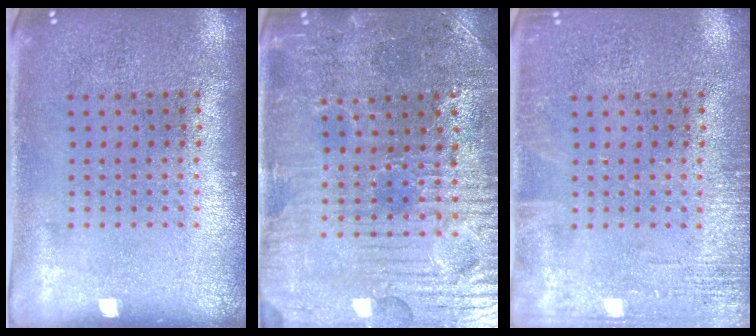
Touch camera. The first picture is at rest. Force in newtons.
{"total": 3.8, "press": 3.7, "slide": 0.5}
{"total": 2.2, "press": 2.2, "slide": 0.3}